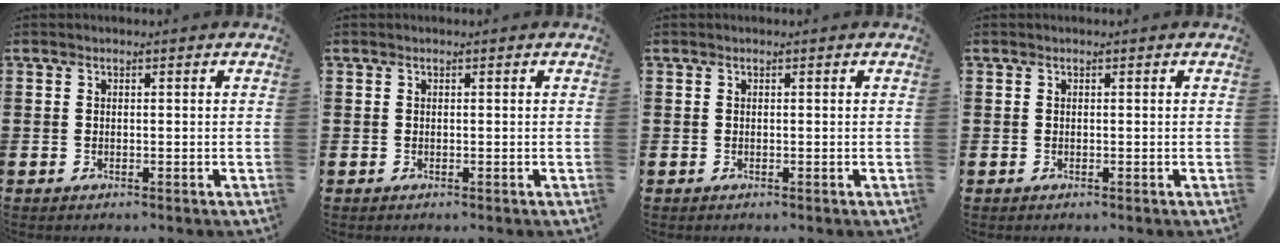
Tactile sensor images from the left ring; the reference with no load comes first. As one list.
[{"total": 0.0}, {"total": 0.0}, {"total": 0.0}]